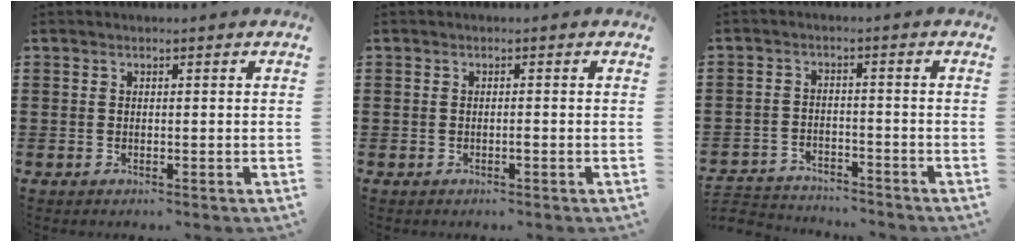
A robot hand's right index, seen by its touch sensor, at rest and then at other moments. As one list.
[{"total": 0.7, "force": [-0.4, 0.0, 0.7], "torque": [-0.013, -0.004, -0.006]}, {"total": 3.3, "force": [-3.2, 0.4, -0.2], "torque": [-0.005, 0.002, -0.071]}]